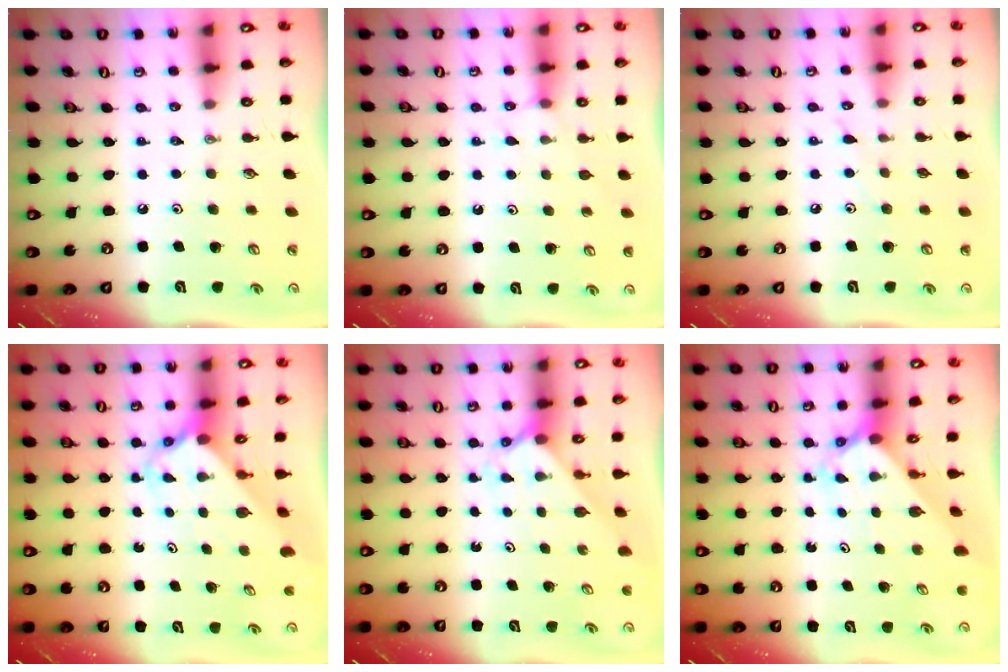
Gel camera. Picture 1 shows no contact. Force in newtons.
{"total": 4.9, "press": 4.8, "slide": 0.6}
{"total": 4.9, "press": 4.8, "slide": 0.6}
{"total": 3.9, "press": 3.8, "slide": 0.6}
{"total": 2.1, "press": 2.1, "slide": 0.3}
{"total": 2.2, "press": 2.2, "slide": 0.2}